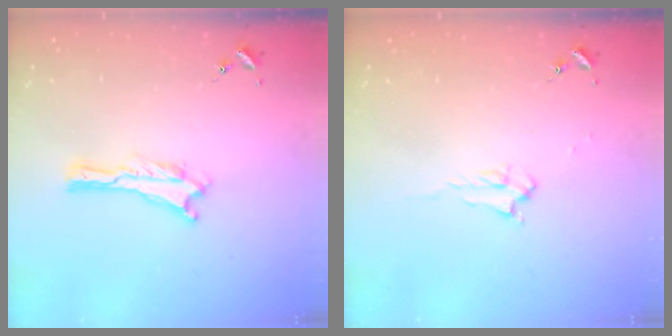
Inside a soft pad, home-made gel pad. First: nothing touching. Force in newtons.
{"total": 2.2, "press": 2.2, "slide": 0.4}